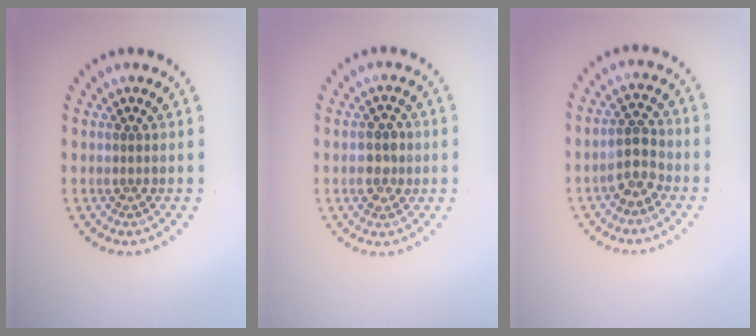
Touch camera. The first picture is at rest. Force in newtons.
{"total": 2.4, "press": 2.4, "slide": 0.2}
{"total": 2.9, "press": 2.8, "slide": 0.8}